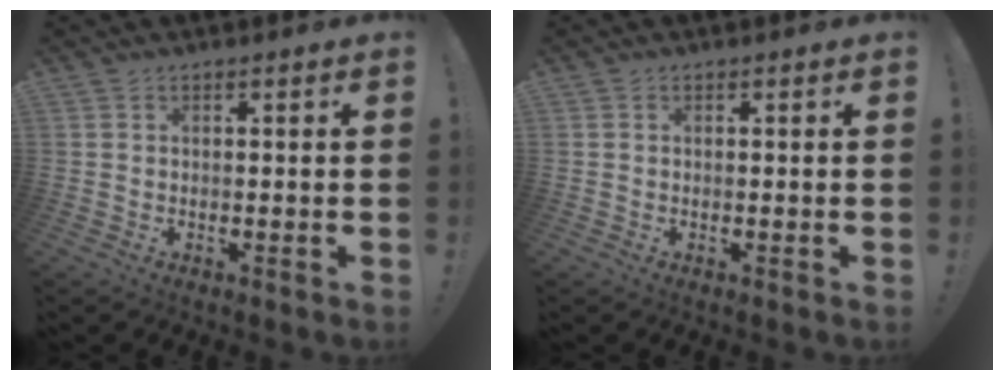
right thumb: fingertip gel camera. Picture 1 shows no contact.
{"total": 0.0}